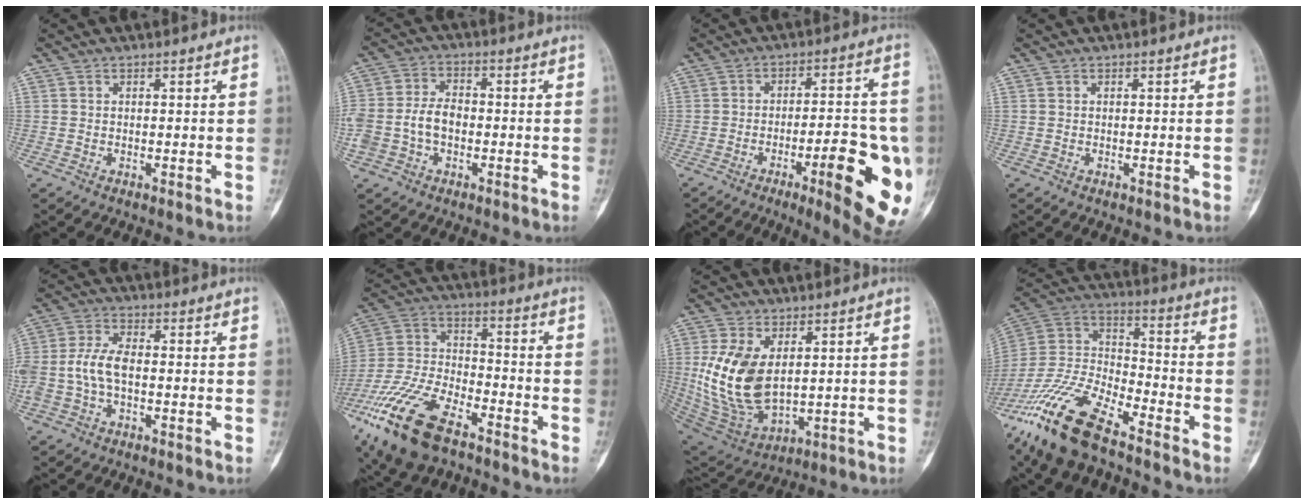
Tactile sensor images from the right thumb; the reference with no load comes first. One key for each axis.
{"total": 7.8, "fx": -1.4, "fy": 5.4, "fz": 5.5, "tx": -0.113, "ty": 0.027, "tz": -0.029}
{"total": 18.2, "fx": -5.8, "fy": 4.5, "fz": 16.7, "tx": -0.187, "ty": 0.011, "tz": -0.069}
{"total": 0.0}
{"total": 7.4, "fx": -0.9, "fy": 4.0, "fz": 6.1, "tx": -0.146, "ty": 0.023, "tz": -0.020}
{"total": 19.2, "fx": -11.7, "fy": 8.6, "fz": 12.5, "tx": -0.266, "ty": 0.038, "tz": -0.223}
{"total": 15.3, "fx": 2.5, "fy": 8.9, "fz": 12.2, "tx": -0.235, "ty": -0.017, "tz": 0.069}
{"total": 20.1, "fx": -14.1, "fy": 6.5, "fz": 12.8, "tx": -0.280, "ty": 0.043, "tz": -0.271}